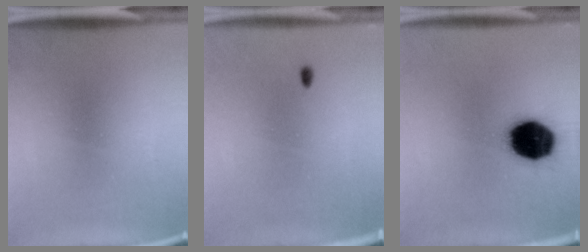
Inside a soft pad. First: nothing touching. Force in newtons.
{"total": 0.7}
{"total": 16.8}